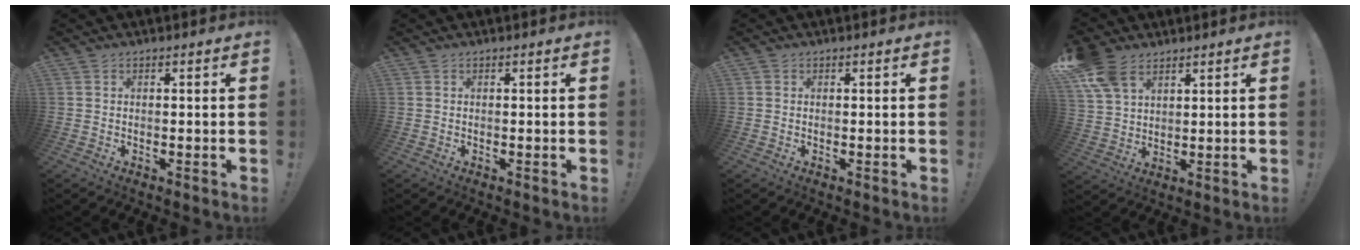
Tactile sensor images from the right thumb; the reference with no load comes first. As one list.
[{"total": 0.0}, {"total": 0.0}, {"total": 10.1, "force": [6.2, 6.1, 5.1], "torque": [-0.098, -0.021, 0.127]}]